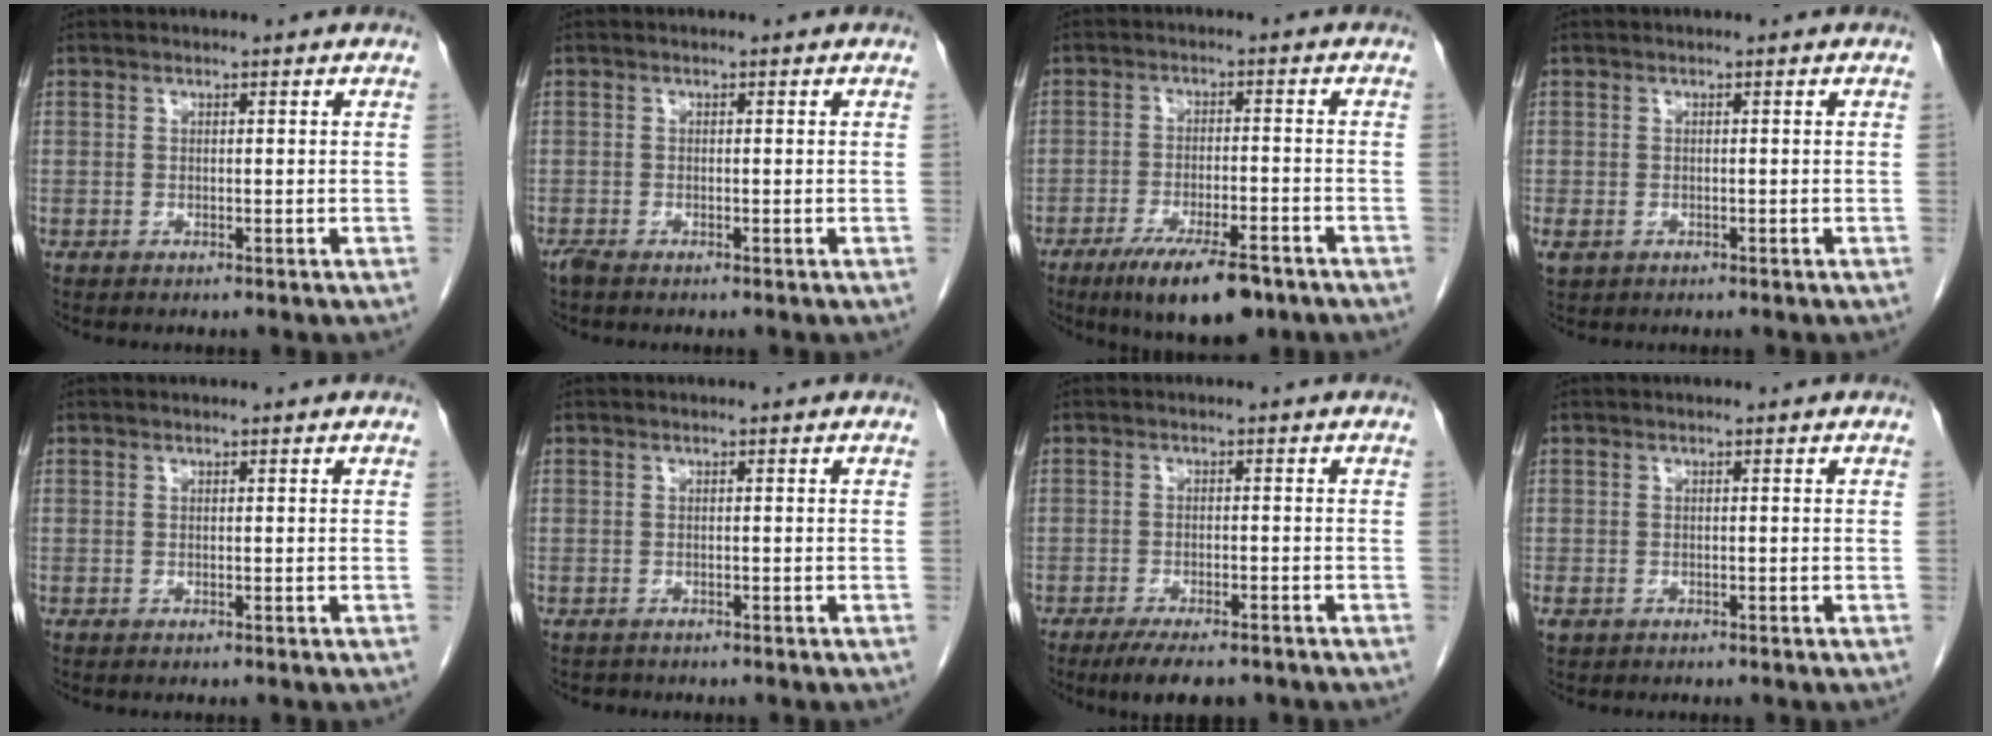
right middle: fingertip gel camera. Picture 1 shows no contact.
{"total": 1.2, "force": [-1.0, 0.2, 0.6], "torque": [-0.020, -0.005, -0.020]}
{"total": 10.8, "force": [-7.4, 2.6, 7.4], "torque": [-0.122, -0.017, -0.119]}
{"total": 1.7, "force": [-0.7, 1.3, 0.9], "torque": [-0.023, -0.001, -0.006]}
{"total": 0.0}
{"total": 0.8, "force": [-0.7, 0.4, -0.1], "torque": [-0.007, 0.000, -0.011]}
{"total": 7.1, "force": [-5.6, 2.0, 3.9], "torque": [-0.058, -0.010, -0.085]}
{"total": 1.6, "force": [-0.9, 1.1, 0.6], "torque": [-0.018, 0.000, -0.011]}